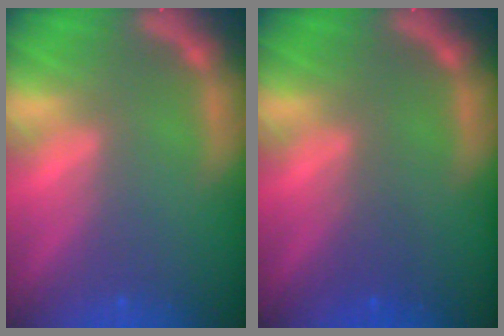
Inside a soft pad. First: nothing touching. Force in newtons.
{"total": 1.4}